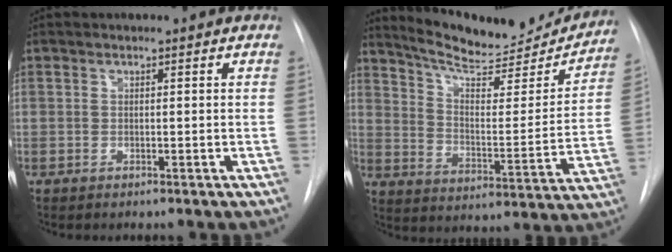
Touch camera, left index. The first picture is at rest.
{"total": 21.3, "force": [19.8, 3.6, 7.1], "torque": [-0.107, -0.045, 0.272]}